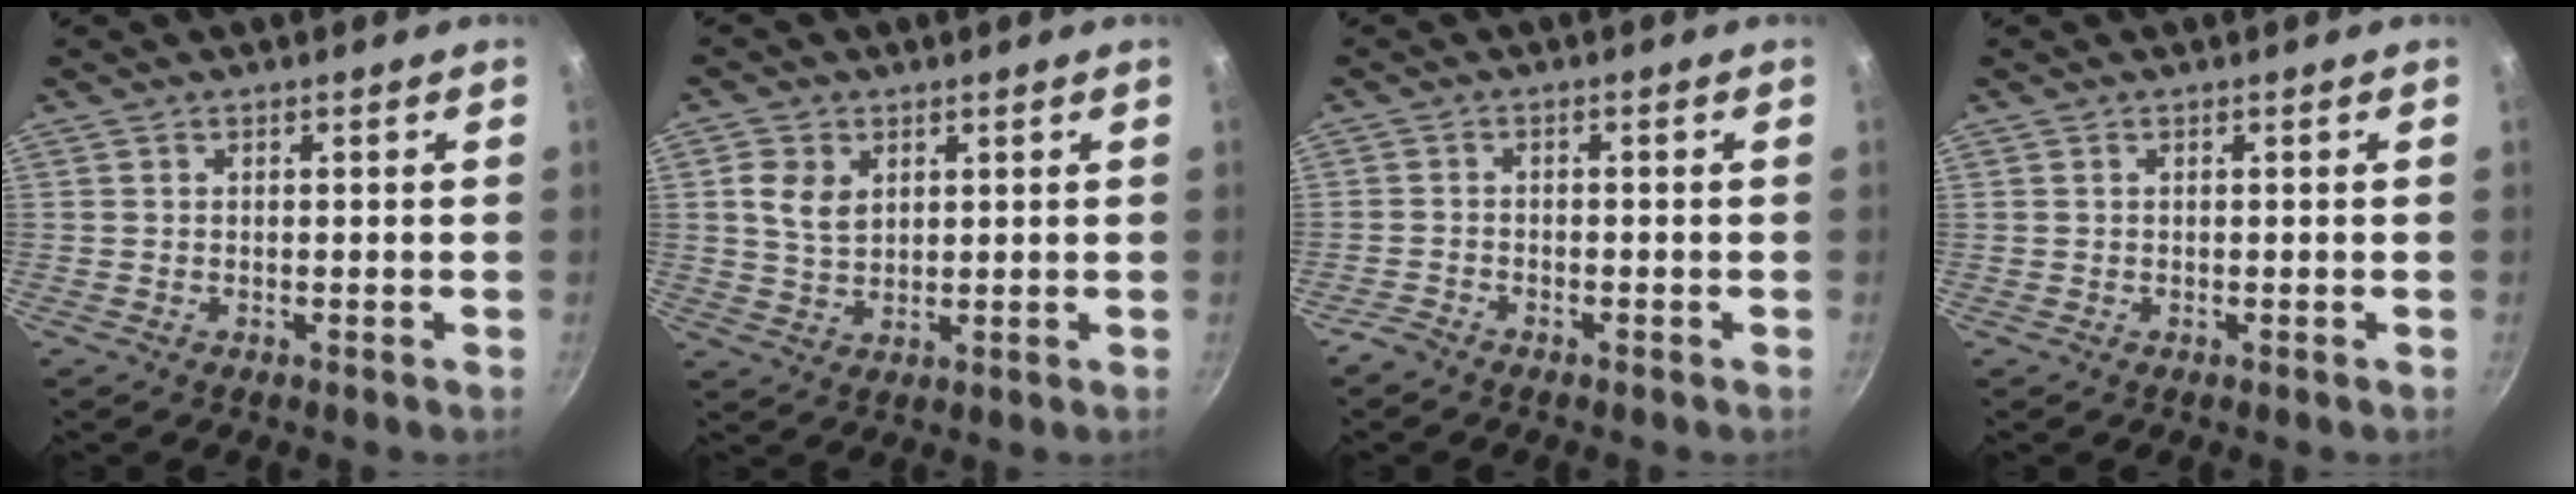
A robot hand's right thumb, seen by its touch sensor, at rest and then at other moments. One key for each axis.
{"total": 5.6, "fx": 1.8, "fy": 4.0, "fz": 3.5, "tx": -0.057, "ty": -0.007, "tz": 0.036}
{"total": 2.2, "fx": -1.9, "fy": 0.8, "fz": 0.7, "tx": -0.026, "ty": 0.019, "tz": -0.037}
{"total": 0.0}